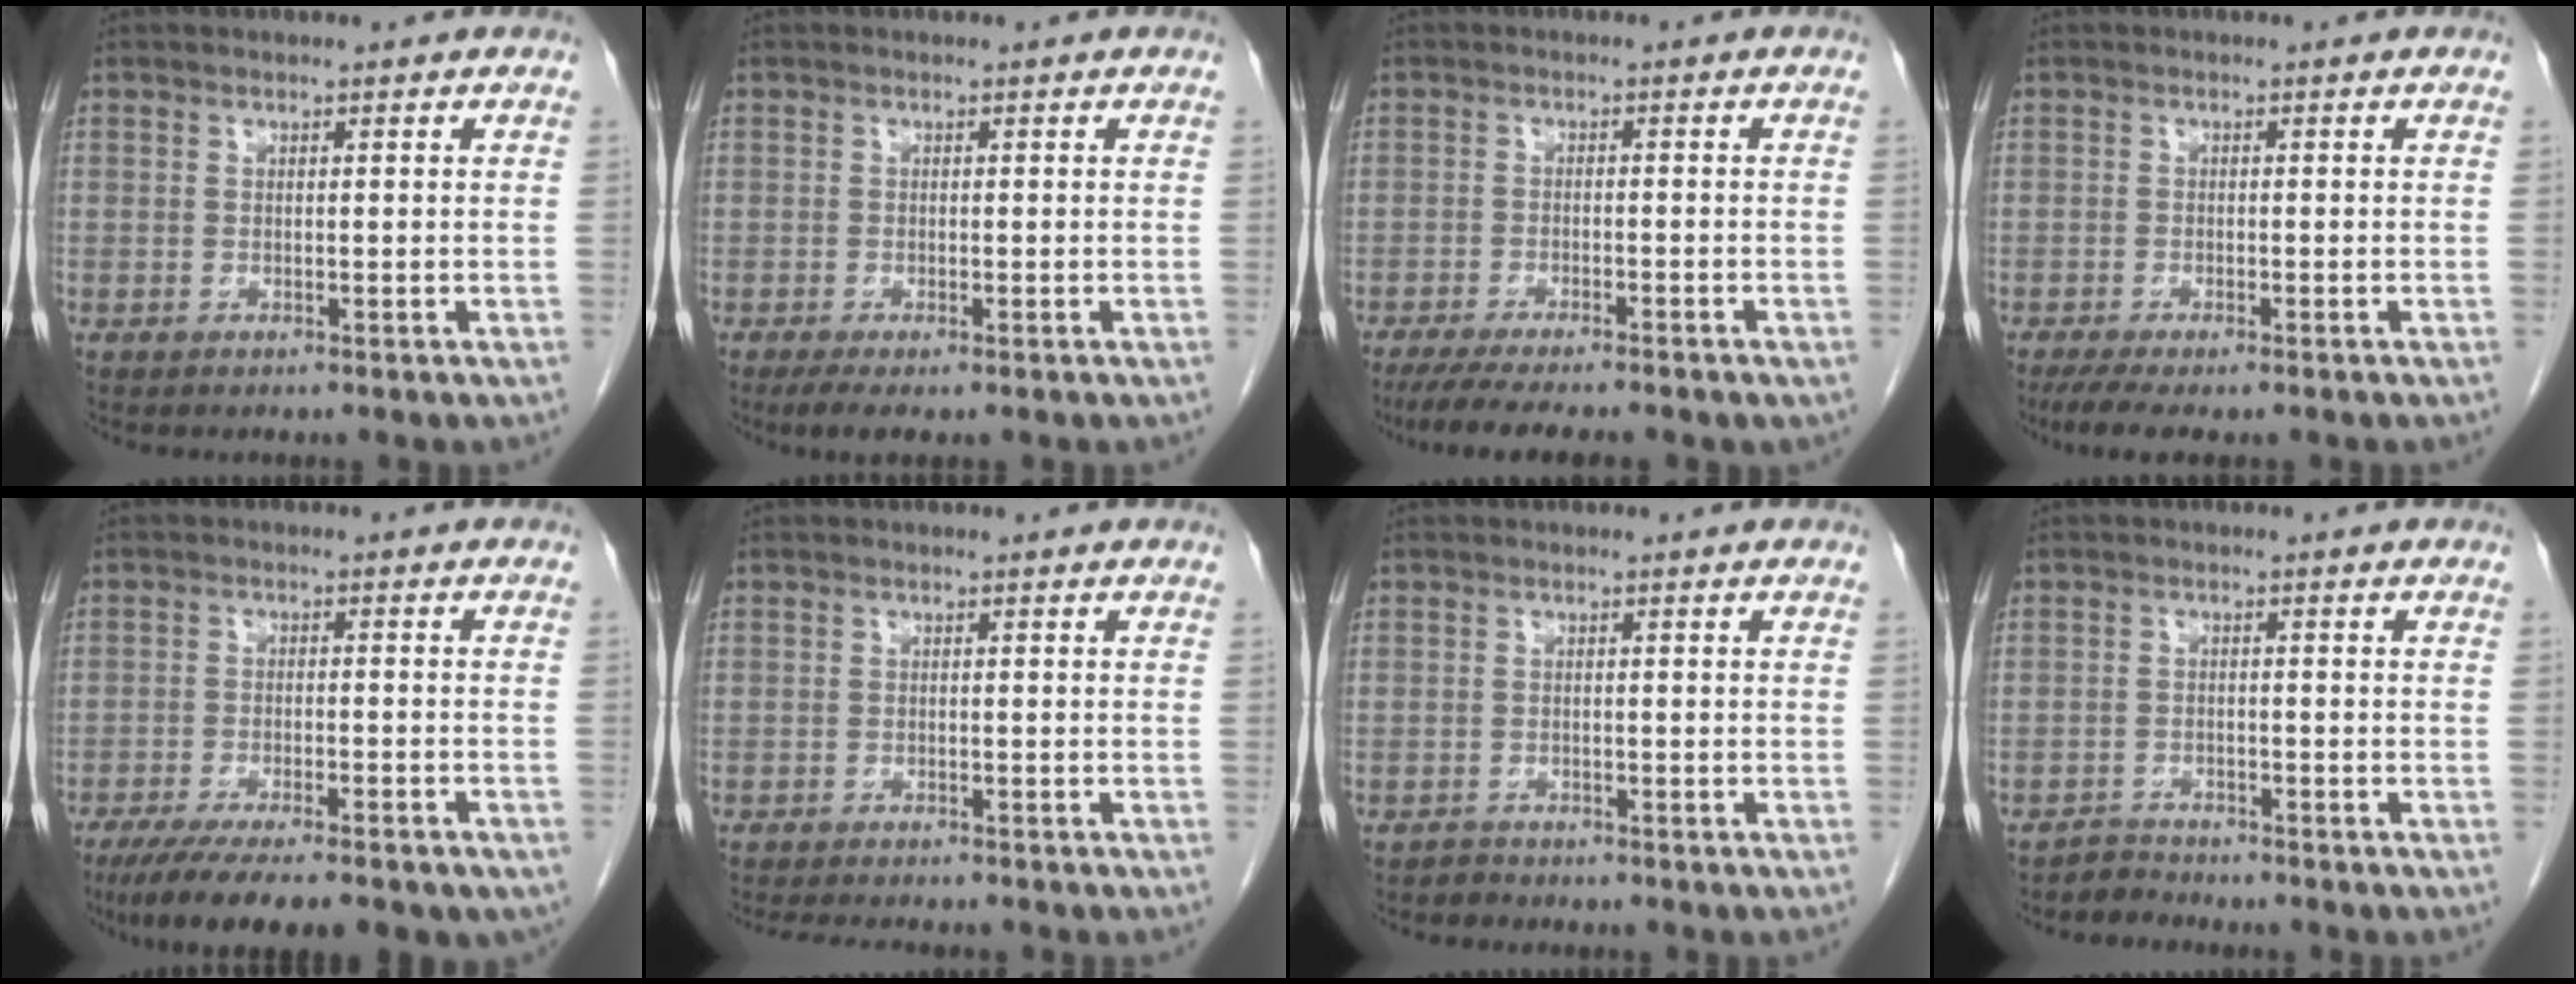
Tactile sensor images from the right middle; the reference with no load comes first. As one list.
[{"total": 2.9, "force": [-1.8, 0.8, 2.1], "torque": [-0.040, -0.009, -0.030]}, {"total": 11.7, "force": [-9.4, 2.4, 6.4], "torque": [-0.089, -0.010, -0.130]}, {"total": 5.2, "force": [-3.8, 1.2, 3.3], "torque": [-0.055, -0.014, -0.060]}, {"total": 17.2, "force": [-12.8, 4.5, 10.6], "torque": [-0.148, -0.024, -0.178]}, {"total": 5.9, "force": [-5.3, 1.0, 2.4], "torque": [-0.032, -0.010, -0.079]}, {"total": 1.0, "force": [-0.9, 0.3, -0.3], "torque": [0.001, -0.002, -0.018]}, {"total": 2.1, "force": [-1.9, 0.2, -0.9], "torque": [0.019, -0.006, -0.034]}]